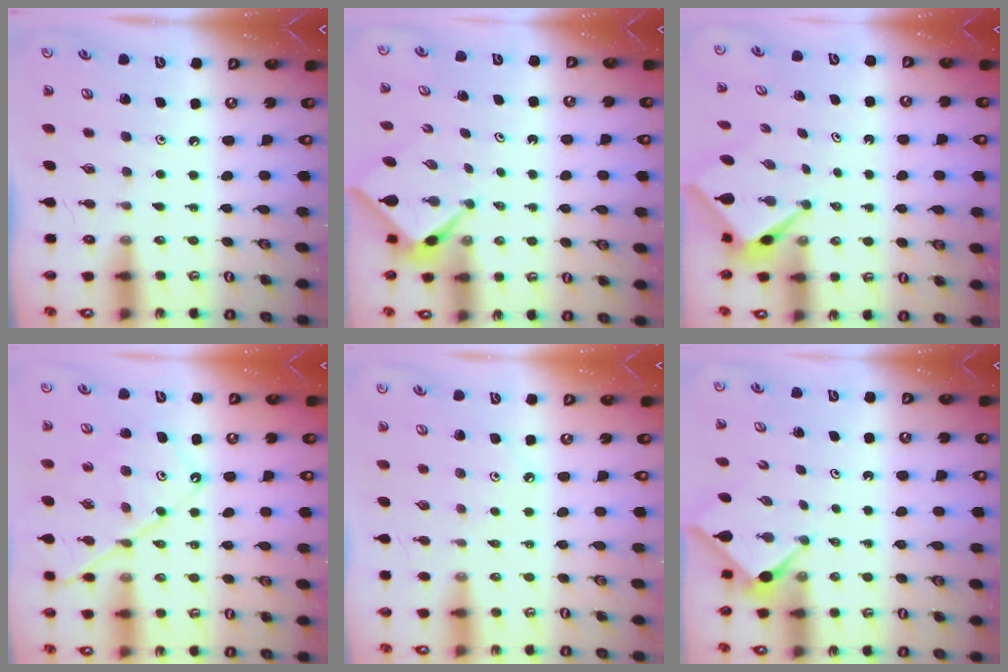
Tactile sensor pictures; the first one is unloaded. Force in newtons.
{"total": 2.1, "press": 2.1, "slide": 0.3}
{"total": 2.6, "press": 2.6, "slide": 0.2}
{"total": 11.7, "press": 11.7, "slide": 1.2}
{"total": 1.6, "press": 1.6, "slide": 0.3}
{"total": 3.0, "press": 3.0, "slide": 0.3}